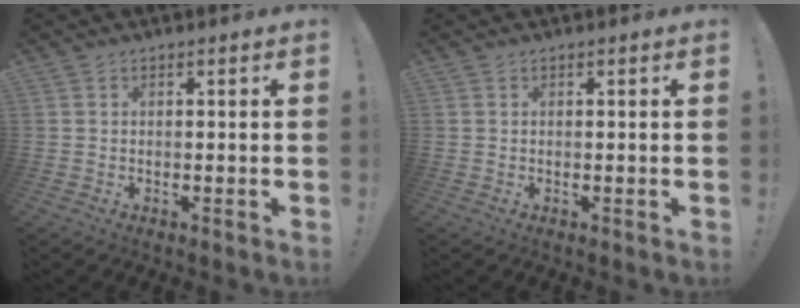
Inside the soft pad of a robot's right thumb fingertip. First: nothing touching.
{"total": 0.0}